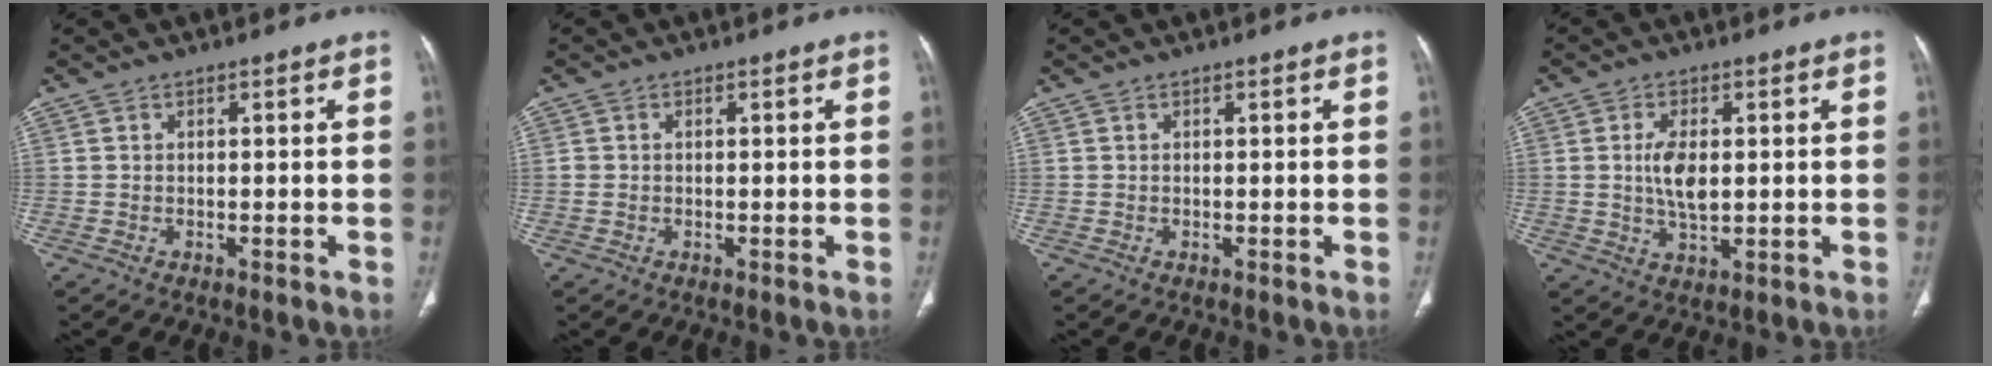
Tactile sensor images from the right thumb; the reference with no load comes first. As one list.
[{"total": 1.0, "force": [0.0, 0.8, 0.6], "torque": [-0.014, 0.003, 0.004]}, {"total": 0.0}, {"total": 6.0, "force": [0.7, 3.0, 5.2], "torque": [-0.099, -0.007, 0.014]}]